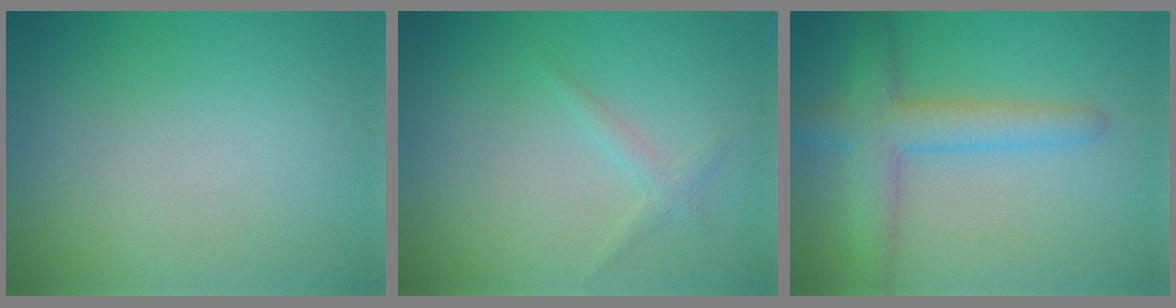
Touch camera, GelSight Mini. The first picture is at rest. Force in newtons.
{"total": 1.1, "press": 1.1, "slide": 0.1}
{"total": 4.5, "press": 4.5, "slide": 0.2}